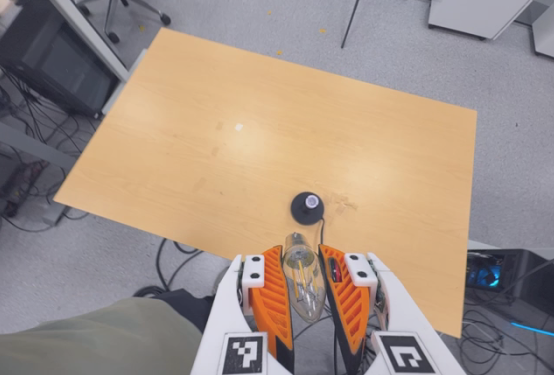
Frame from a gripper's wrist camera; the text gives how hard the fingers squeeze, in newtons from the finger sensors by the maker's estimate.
{"total": 21.4, "left": 22.7, "right": 20.0}